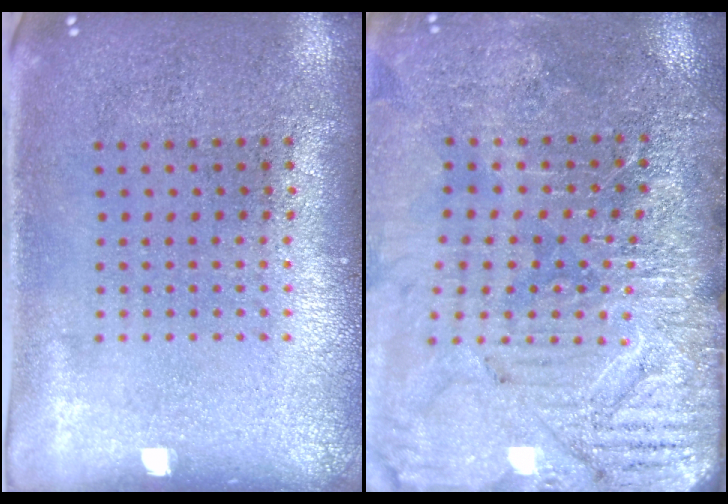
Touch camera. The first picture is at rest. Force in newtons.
{"total": 3.7, "press": 3.6, "slide": 0.7}